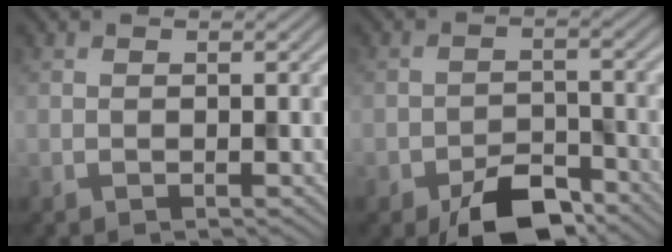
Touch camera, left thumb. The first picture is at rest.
{"total": 6.2, "force": [-4.6, 2.6, 3.2], "torque": [-0.046, 0.003, -0.082]}